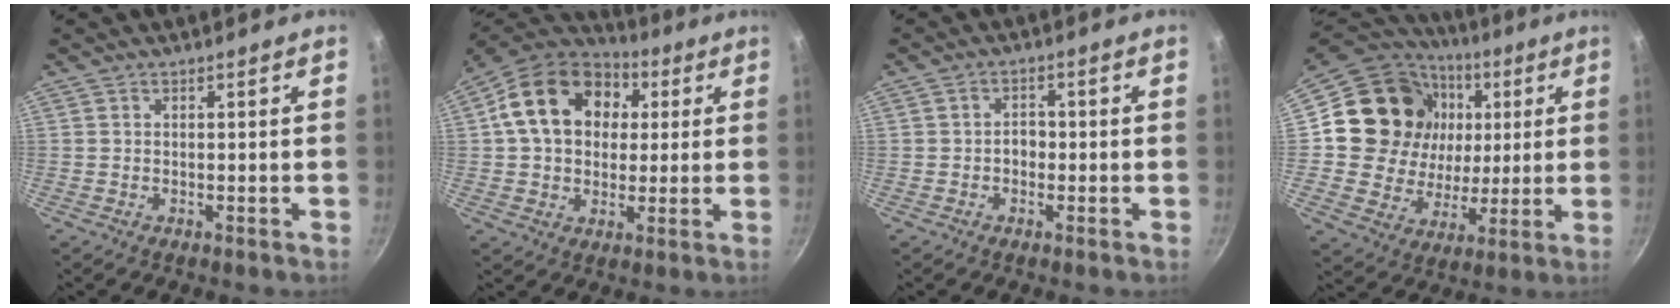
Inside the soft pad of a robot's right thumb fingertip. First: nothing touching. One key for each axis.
{"total": 18.7, "fx": 4.6, "fy": 14.1, "fz": 11.4, "tx": -0.177, "ty": 0.020, "tz": 0.065}
{"total": 2.5, "fx": -0.6, "fy": 1.9, "fz": 1.4, "tx": -0.004, "ty": 0.010, "tz": -0.012}
{"total": 22.4, "fx": 4.9, "fy": 19.1, "fz": 10.5, "tx": -0.179, "ty": 0.004, "tz": 0.089}